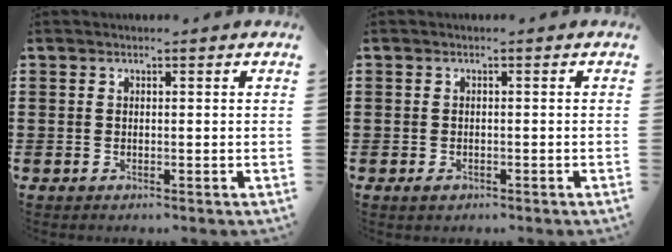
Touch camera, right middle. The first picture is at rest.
{"total": 0.8, "force": [-0.5, 0.5, 0.3], "torque": [-0.008, -0.002, -0.010]}